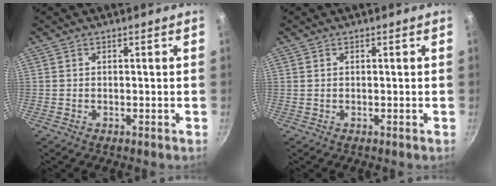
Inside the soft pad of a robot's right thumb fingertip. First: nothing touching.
{"total": 0.0}